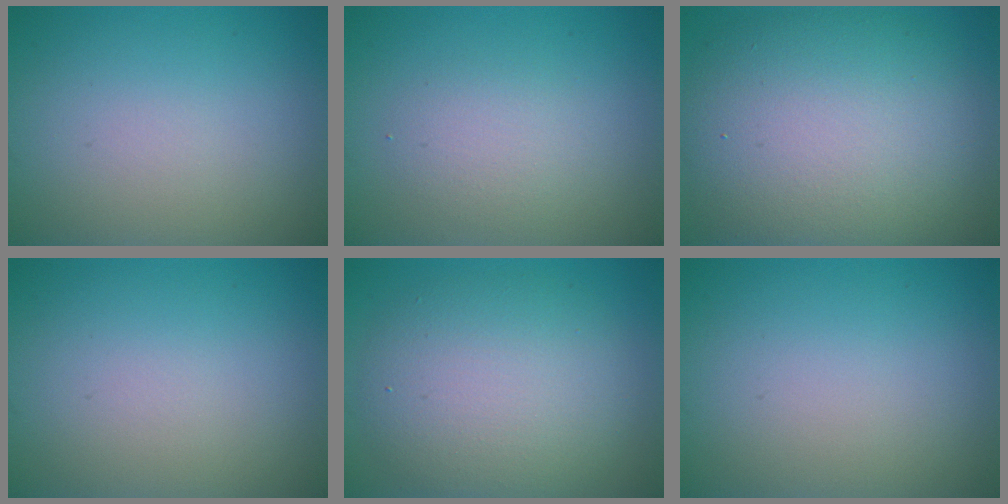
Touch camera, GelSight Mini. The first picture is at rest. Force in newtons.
{"total": 2.1, "press": 2.1, "slide": 0.0}
{"total": 11.8, "press": 11.8, "slide": 0.5}
{"total": 0.0}
{"total": 7.1, "press": 7.1, "slide": 0.1}
{"total": 0.0}